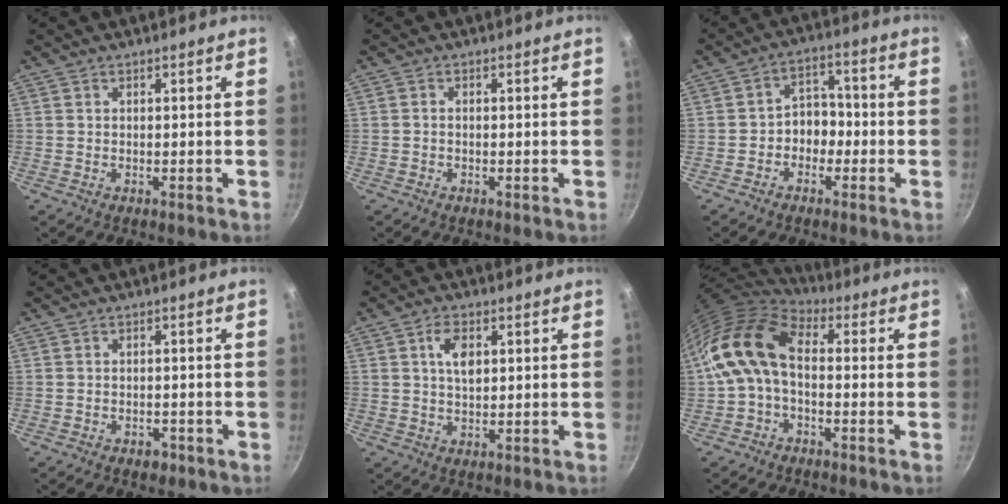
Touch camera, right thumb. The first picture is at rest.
{"total": 0.5, "force": [-0.2, 0.3, 0.3], "torque": [-0.004, 0.001, -0.008]}
{"total": 6.4, "force": [-1.6, 5.0, 3.7], "torque": [-0.024, 0.031, -0.040]}
{"total": 1.9, "force": [-1.2, 1.2, 0.9], "torque": [-0.011, 0.005, -0.015]}
{"total": 4.9, "force": [1.4, 2.8, 3.8], "torque": [-0.059, -0.002, 0.025]}
{"total": 14.4, "force": [0.0, 8.6, 11.5], "torque": [-0.228, 0.042, -0.013]}